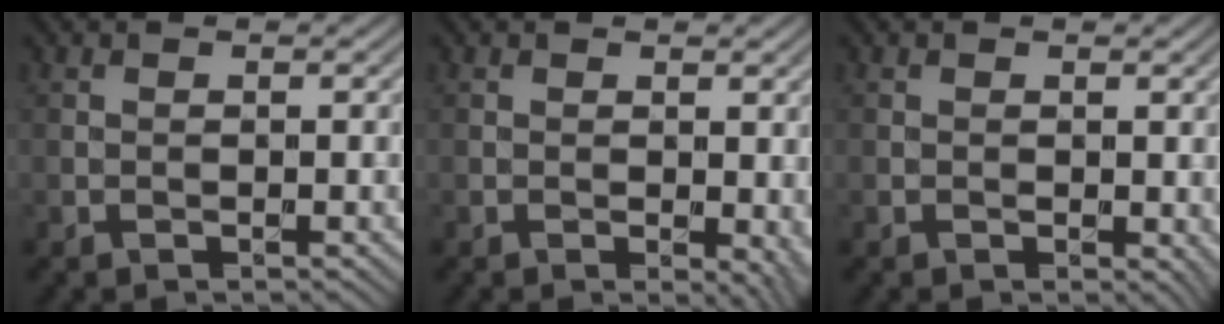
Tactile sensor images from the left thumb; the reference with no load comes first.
{"total": 3.1, "force": [-0.1, 1.6, 2.6], "torque": [-0.024, -0.007, 0.000]}
{"total": 1.3, "force": [0.1, 0.8, 1.0], "torque": [-0.010, -0.006, 0.003]}